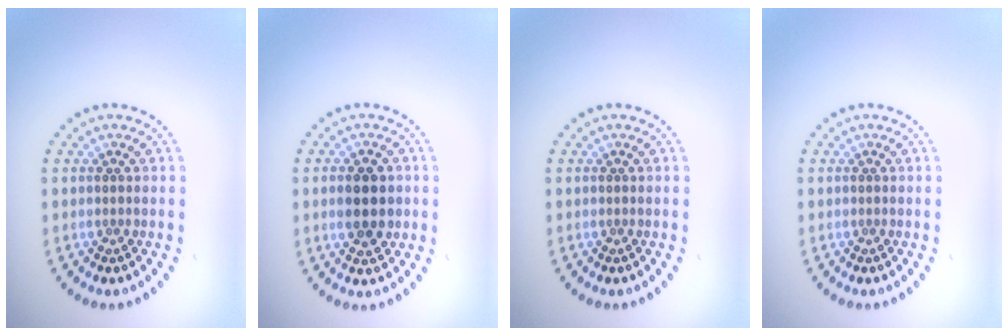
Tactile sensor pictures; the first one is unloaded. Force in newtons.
{"total": 4.4, "press": 4.4, "slide": 0.2}
{"total": 0.0}
{"total": 0.0}